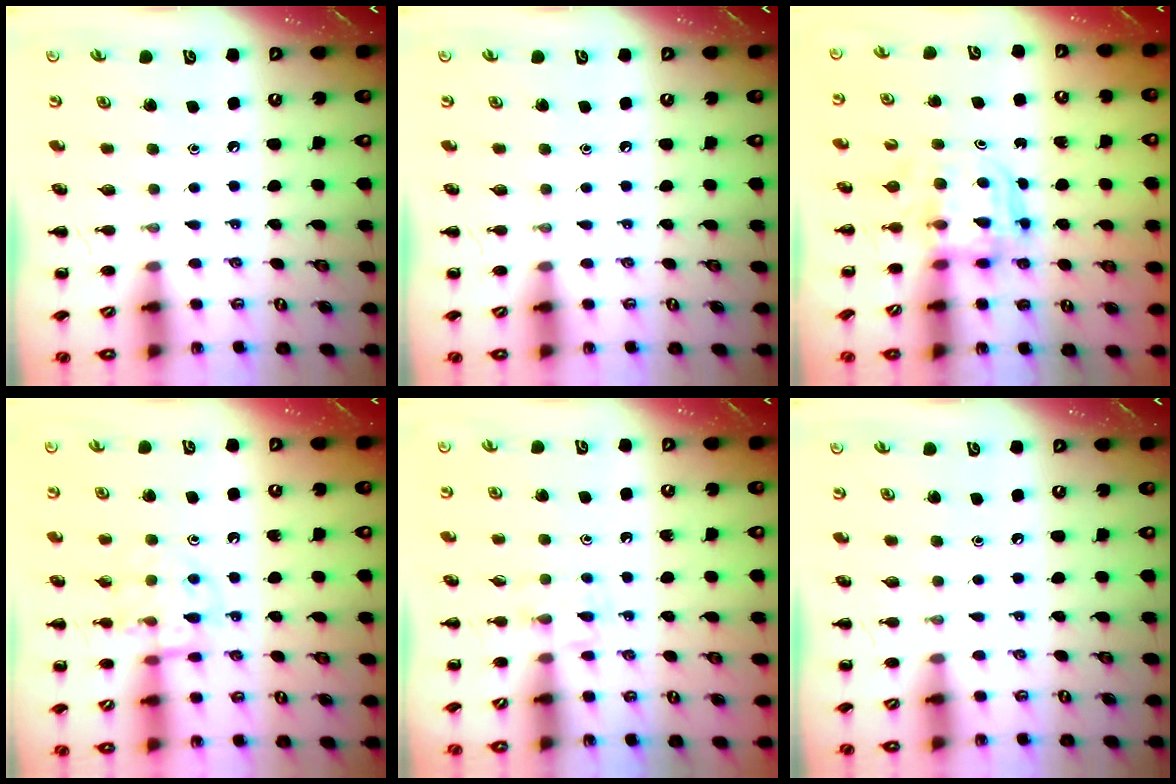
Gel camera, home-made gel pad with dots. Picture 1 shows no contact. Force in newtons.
{"total": 0.0}
{"total": 3.7, "press": 3.7, "slide": 0.2}
{"total": 12.7, "press": 12.6, "slide": 0.8}
{"total": 4.4, "press": 4.1, "slide": 1.5}
{"total": 0.0}